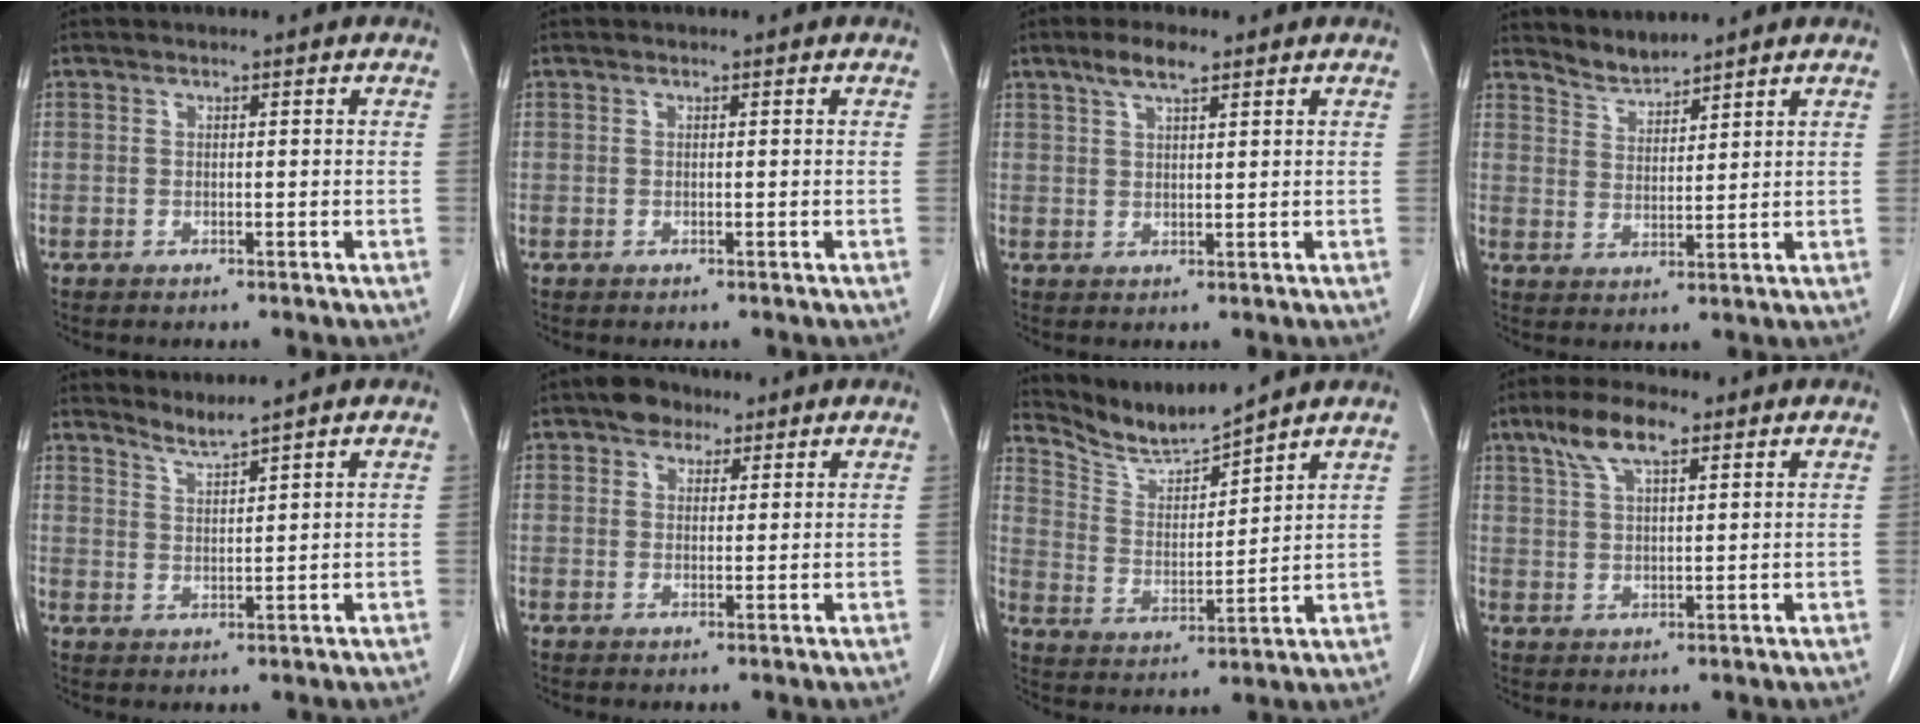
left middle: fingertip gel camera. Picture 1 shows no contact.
{"total": 0.0}
{"total": 4.1, "force": [2.8, 0.9, 2.9], "torque": [-0.060, 0.007, 0.054]}
{"total": 3.5, "force": [3.4, -0.1, -0.3], "torque": [0.003, 0.000, 0.071]}
{"total": 2.8, "force": [2.5, -1.2, 0.1], "torque": [-0.008, -0.014, 0.055]}
{"total": 3.7, "force": [2.4, 2.4, 1.4], "torque": [-0.025, 0.012, 0.041]}
{"total": 8.0, "force": [7.8, -1.0, 1.0], "torque": [-0.034, -0.007, 0.167]}
{"total": 7.0, "force": [4.3, 1.9, 5.2], "torque": [-0.110, 0.017, 0.081]}